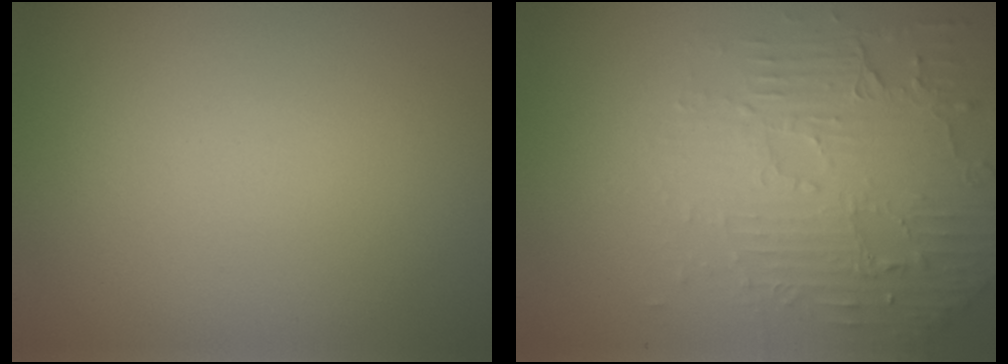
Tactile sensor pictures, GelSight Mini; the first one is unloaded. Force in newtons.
{"total": 5.8, "press": 3.7, "slide": 4.5}